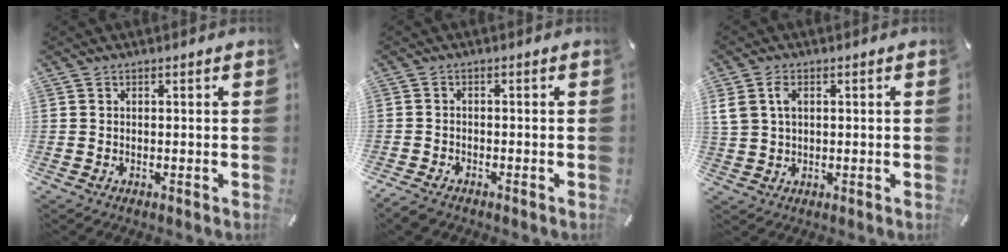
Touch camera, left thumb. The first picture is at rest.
{"total": 2.3, "force": [-1.9, 1.0, 0.9], "torque": [-0.029, 0.004, -0.041]}
{"total": 4.6, "force": [1.2, 3.4, 3.0], "torque": [-0.070, 0.005, 0.019]}